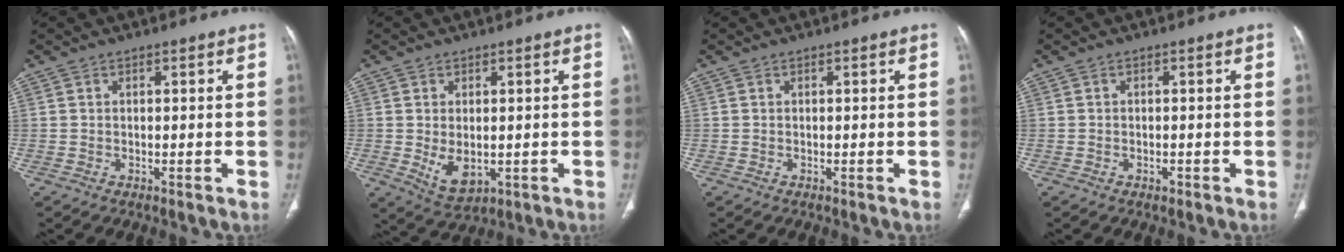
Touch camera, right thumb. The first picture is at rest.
{"total": 5.7, "force": [-0.7, 3.4, 4.6], "torque": [-0.077, -0.012, 0.005]}
{"total": 0.0}
{"total": 0.6, "force": [-0.4, 0.4, 0.2], "torque": [-0.003, 0.001, -0.007]}